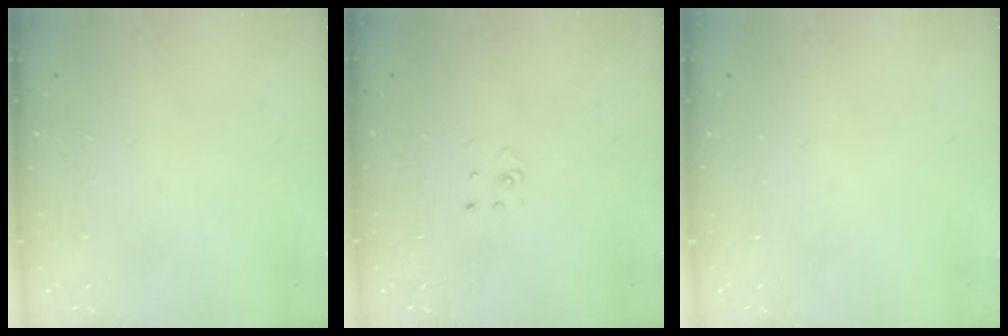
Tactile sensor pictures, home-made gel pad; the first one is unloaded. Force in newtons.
{"total": 1.5, "press": 1.5, "slide": 0.1}
{"total": 0.0}